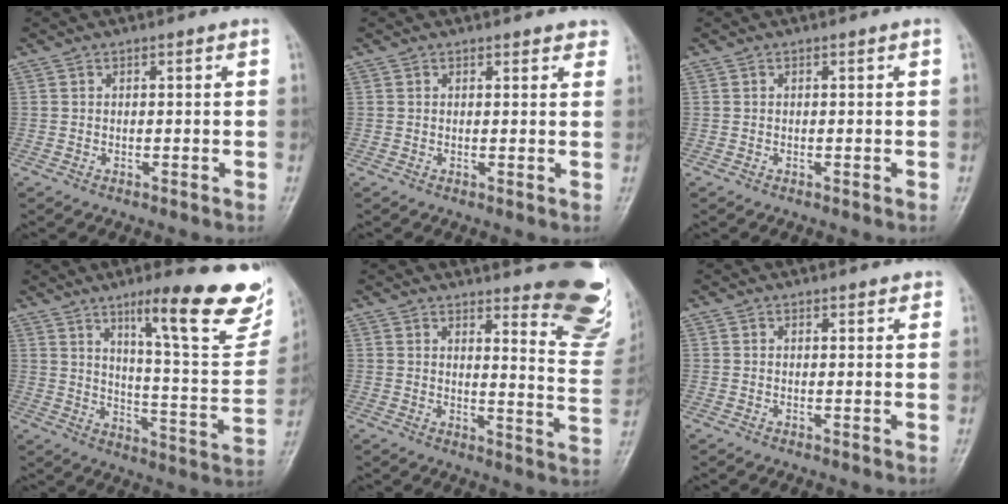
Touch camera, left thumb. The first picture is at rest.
{"total": 2.8, "force": [2.4, 1.2, 0.8], "torque": [0.019, -0.007, 0.016]}
{"total": 0.0}
{"total": 22.4, "force": [14.0, 4.2, 17.0], "torque": [-0.194, -0.067, 0.205]}
{"total": 17.2, "force": [12.9, 4.1, 10.7], "torque": [-0.090, -0.113, 0.140]}
{"total": 1.3, "force": [1.0, 0.6, 0.5], "torque": [0.001, -0.003, 0.008]}